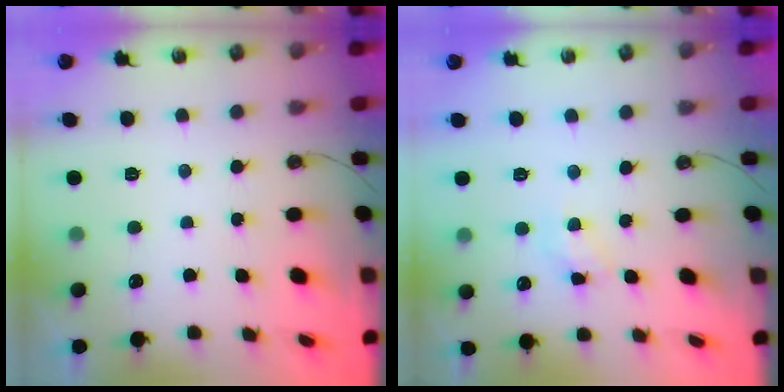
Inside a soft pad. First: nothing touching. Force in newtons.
{"total": 5.1, "press": 5.0, "slide": 0.4}